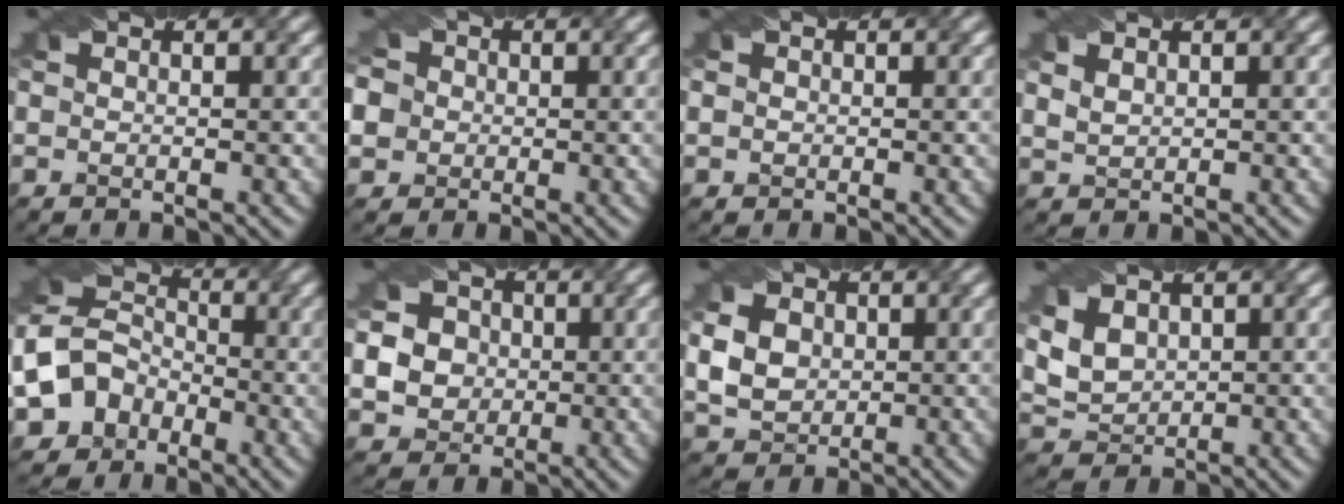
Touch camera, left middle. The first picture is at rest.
{"total": 6.5, "force": [0.4, 6.1, 2.4], "torque": [-0.053, 0.039, -0.012]}
{"total": 1.8, "force": [0.8, 1.4, 0.7], "torque": [-0.011, 0.016, 0.006]}
{"total": 1.4, "force": [1.1, 0.8, 0.5], "torque": [-0.016, 0.003, 0.028]}
{"total": 5.7, "force": [-2.8, 4.6, 2.0], "torque": [-0.031, 0.015, -0.061]}
{"total": 7.9, "force": [0.7, 7.4, 2.8], "torque": [-0.077, 0.033, 0.012]}
{"total": 4.5, "force": [0.5, 3.7, 2.5], "torque": [-0.069, 0.008, 0.011]}
{"total": 2.8, "force": [1.2, 2.1, 1.4], "torque": [-0.046, -0.006, 0.040]}